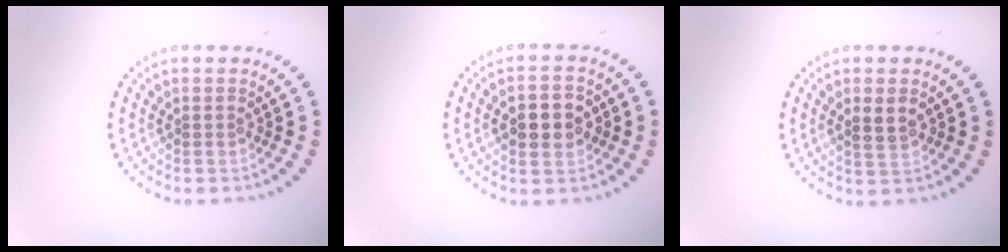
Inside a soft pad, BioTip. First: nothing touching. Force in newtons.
{"total": 4.5, "press": 4.5, "slide": 0.3}
{"total": 1.8, "press": 1.8, "slide": 0.5}